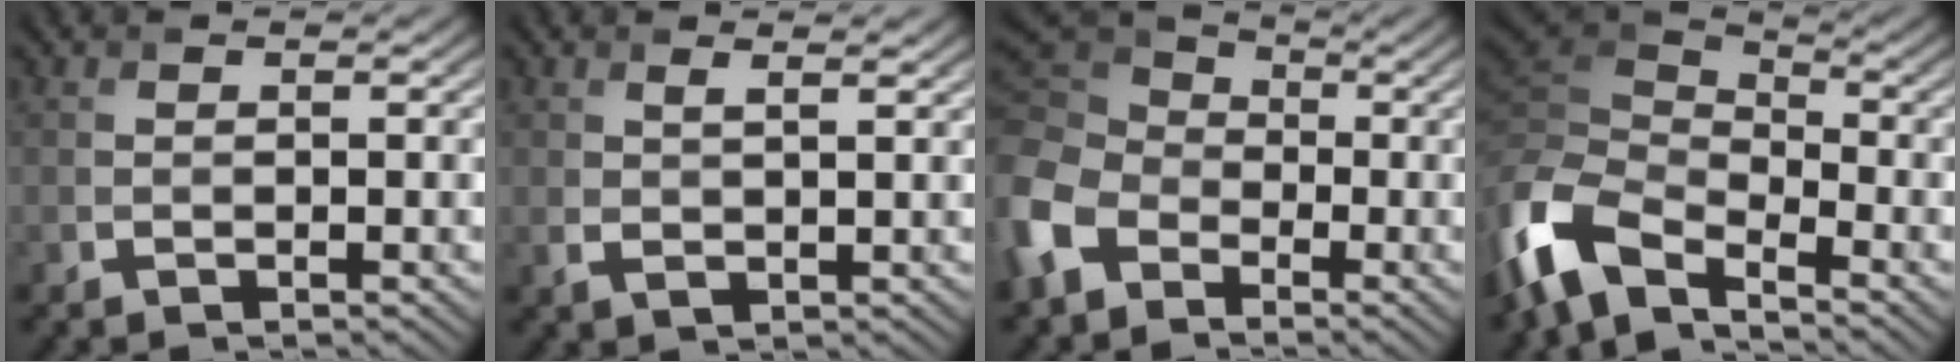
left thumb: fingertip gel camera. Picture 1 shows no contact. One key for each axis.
{"total": 2.3, "fx": 1.2, "fy": 0.7, "fz": 1.9, "tx": -0.043, "ty": -0.001, "tz": 0.024}
{"total": 10.3, "fx": -3.8, "fy": 7.7, "fz": 5.7, "tx": -0.172, "ty": -0.008, "tz": -0.096}
{"total": 10.6, "fx": -6.4, "fy": 4.8, "fz": 7.0, "tx": -0.168, "ty": -0.011, "tz": -0.141}